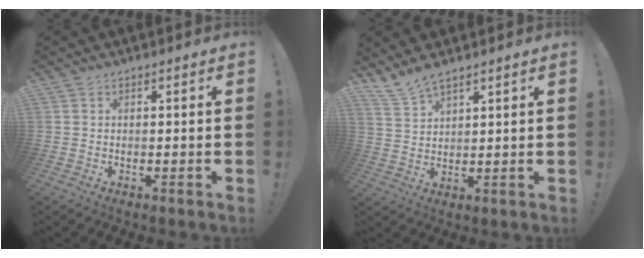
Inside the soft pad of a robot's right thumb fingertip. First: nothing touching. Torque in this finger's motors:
{"motor_torque": [-0.18, 0.19, 0.01, 0.00, 0.00]}